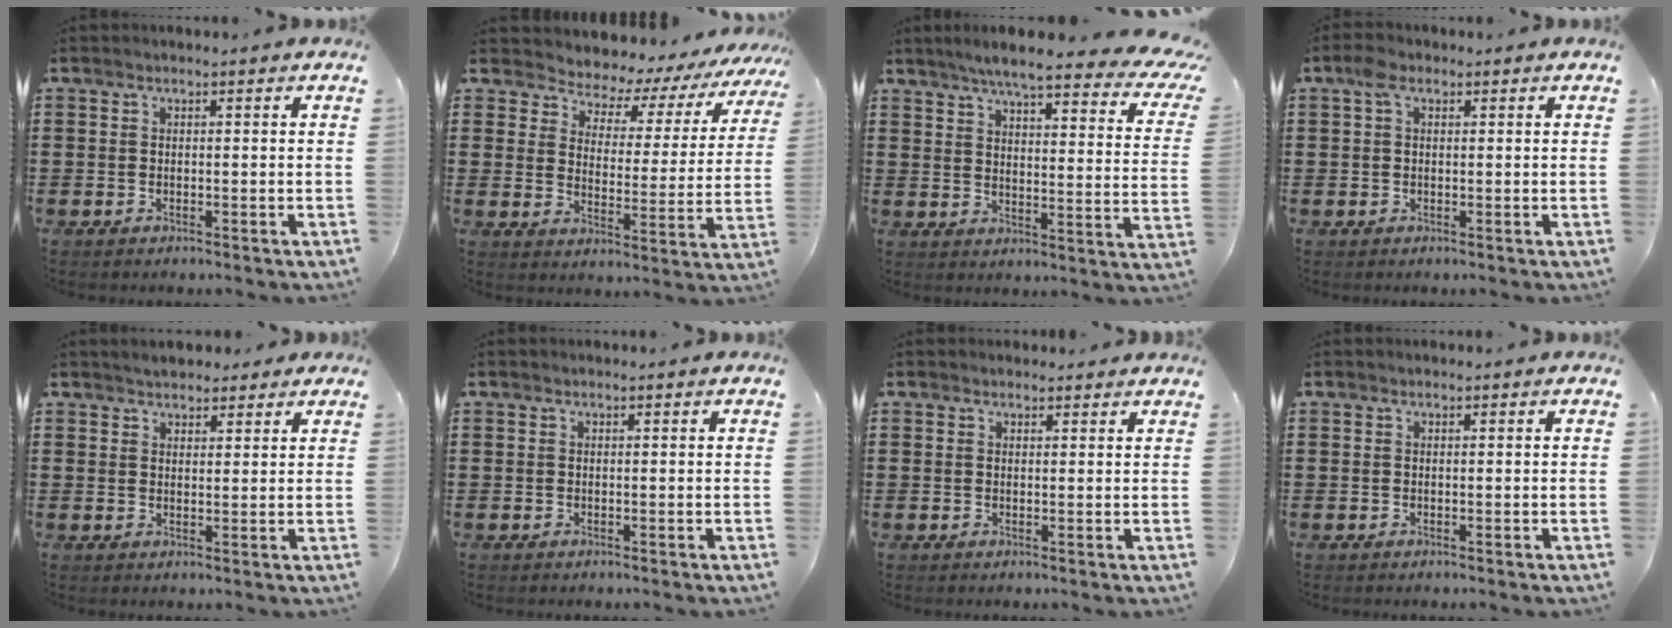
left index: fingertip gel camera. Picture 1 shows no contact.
{"total": 3.9, "force": [3.7, 1.0, 0.4], "torque": [-0.036, -0.036, 0.055]}
{"total": 6.7, "force": [5.4, 0.3, 3.9], "torque": [-0.082, -0.037, 0.085]}
{"total": 2.5, "force": [1.0, 1.5, 1.7], "torque": [-0.040, 0.010, 0.016]}
{"total": 2.8, "force": [2.5, 1.3, 0.0], "torque": [-0.009, 0.005, 0.047]}
{"total": 0.0}
{"total": 1.5, "force": [1.3, 0.8, 0.0], "torque": [0.006, 0.001, 0.024]}
{"total": 0.0}